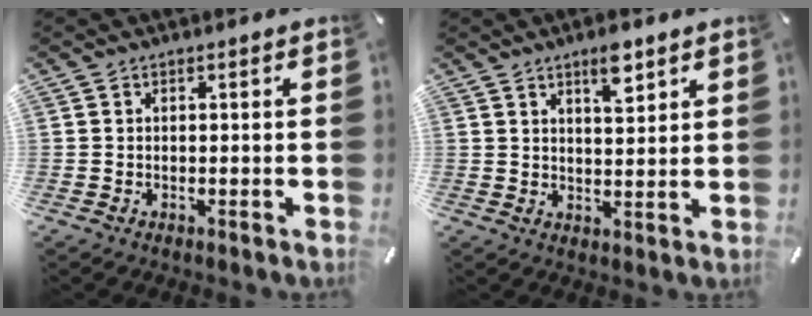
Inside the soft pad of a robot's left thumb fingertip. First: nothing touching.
{"total": 6.4, "force": [4.3, 2.4, 4.1], "torque": [-0.057, -0.020, 0.069]}